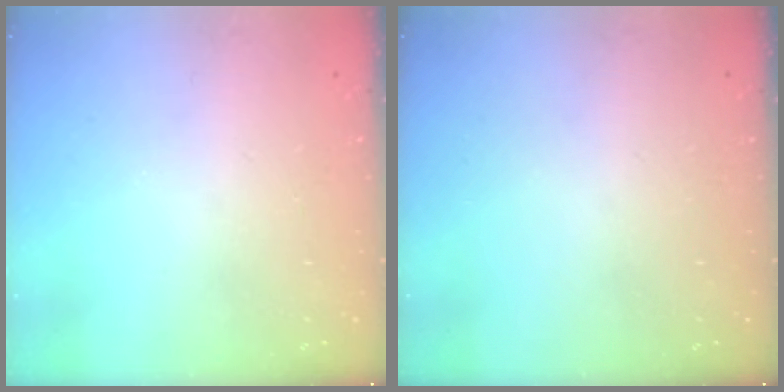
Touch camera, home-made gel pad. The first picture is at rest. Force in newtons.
{"total": 0.0}